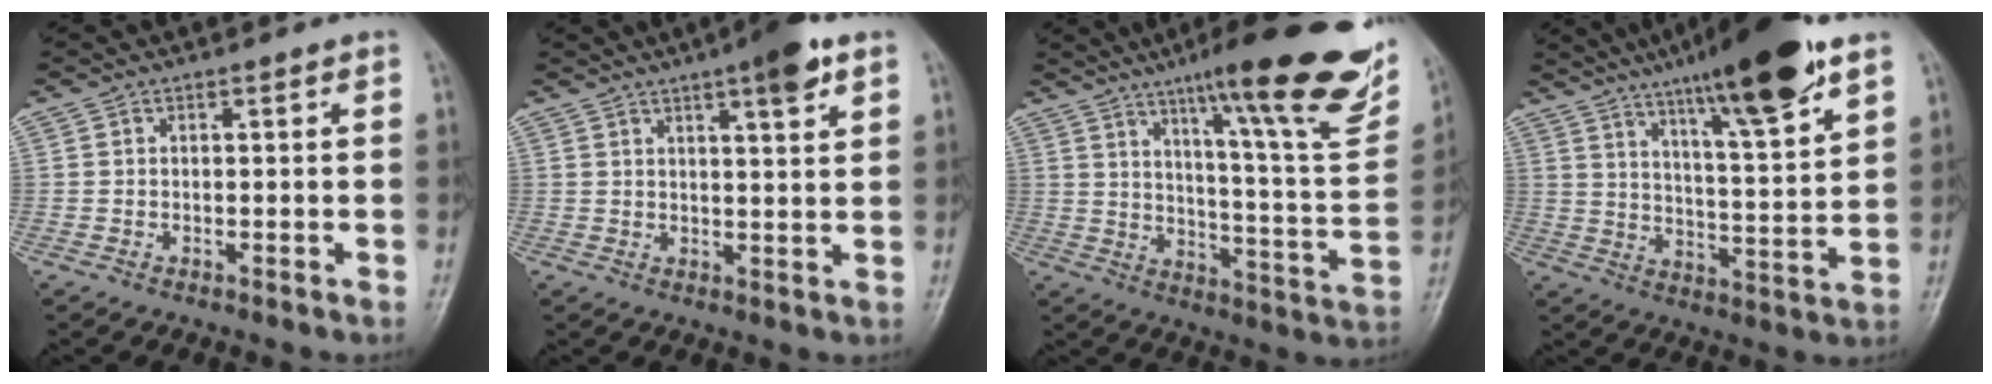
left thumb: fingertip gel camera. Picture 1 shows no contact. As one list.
[{"total": 7.2, "force": [4.2, 1.4, 5.8], "torque": [-0.077, -0.016, 0.059]}, {"total": 27.5, "force": [16.8, 4.7, 21.3], "torque": [-0.279, -0.059, 0.242]}, {"total": 19.2, "force": [12.7, 2.3, 14.2], "torque": [-0.204, -0.055, 0.202]}]